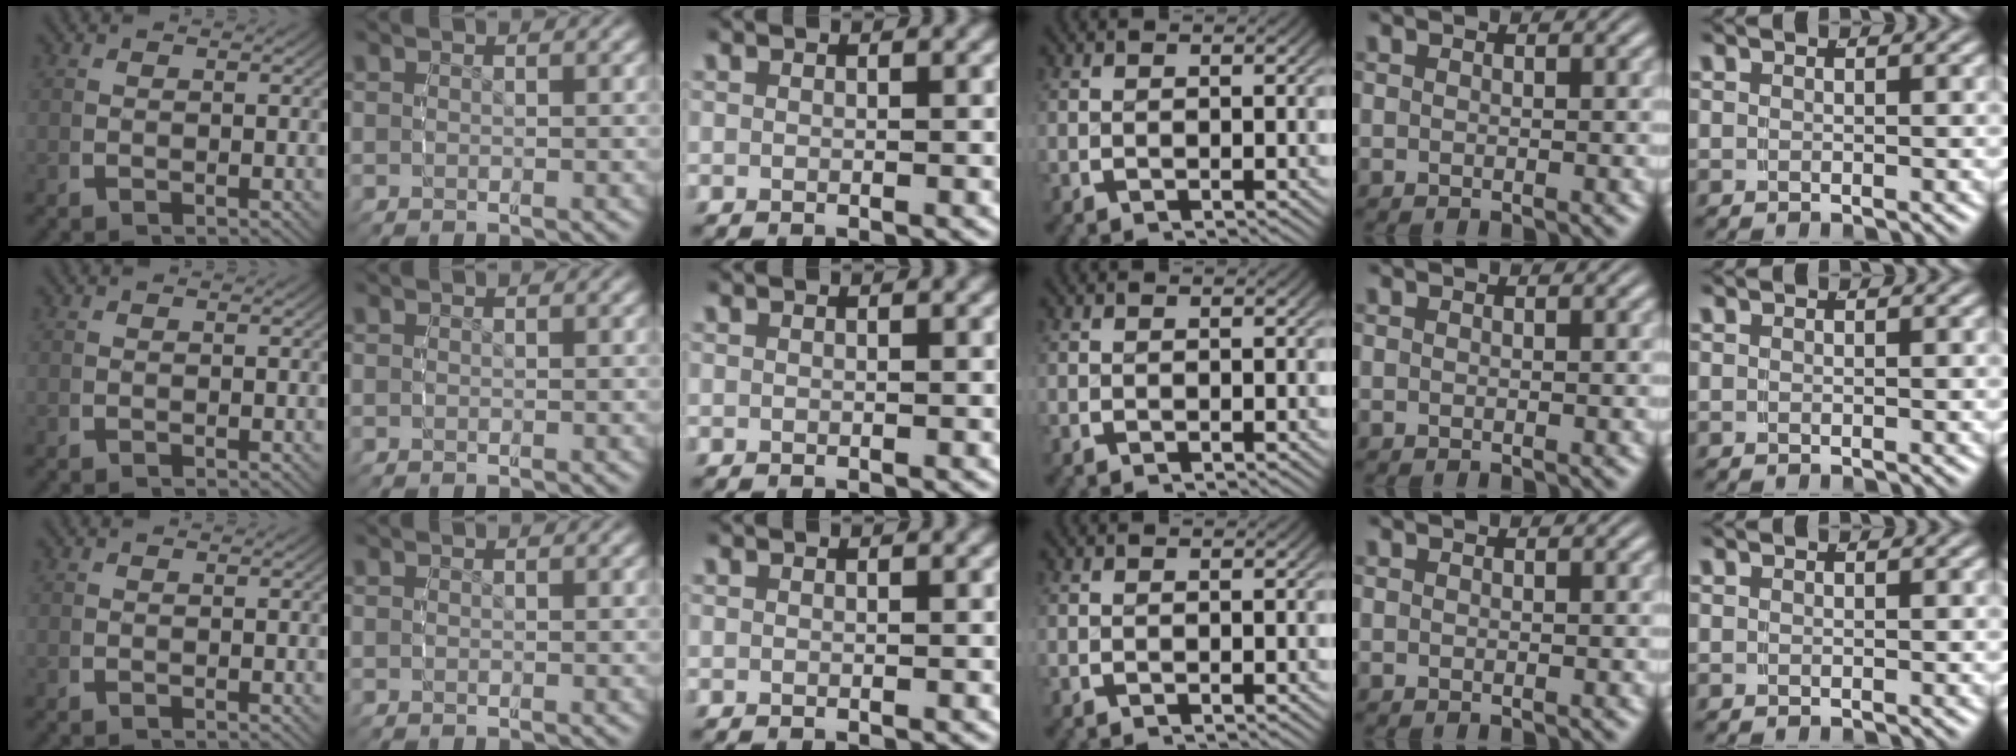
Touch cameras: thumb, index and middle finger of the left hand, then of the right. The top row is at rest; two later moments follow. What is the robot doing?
{"motion": "reach", "object": "coat"}